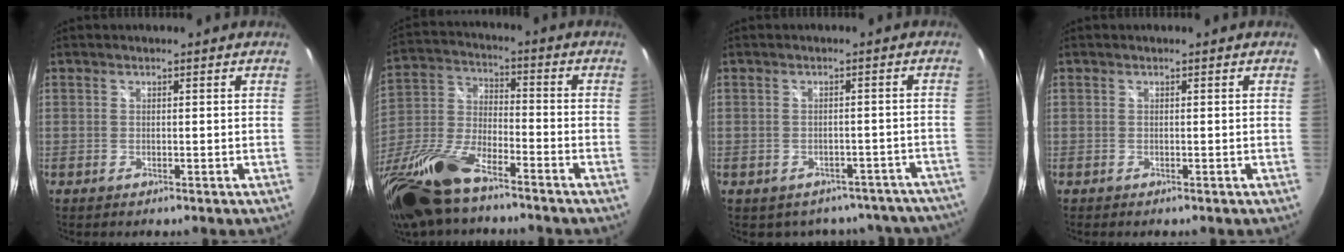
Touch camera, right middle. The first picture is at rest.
{"total": 19.1, "force": [-13.2, 6.7, 12.1], "torque": [-0.279, -0.032, -0.260]}
{"total": 14.6, "force": [-12.0, 7.4, 3.6], "torque": [-0.066, 0.021, -0.116]}
{"total": 0.0}